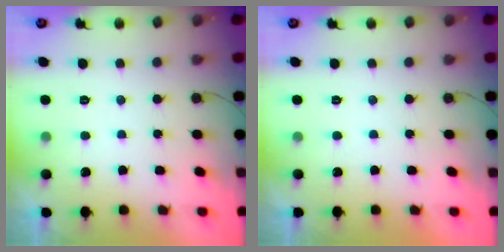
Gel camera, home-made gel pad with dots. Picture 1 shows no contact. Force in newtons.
{"total": 1.8, "press": 1.8, "slide": 0.0}